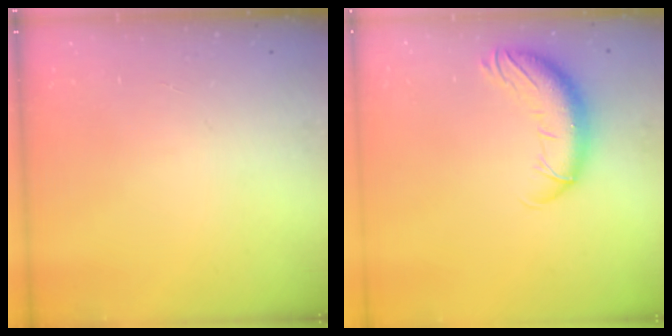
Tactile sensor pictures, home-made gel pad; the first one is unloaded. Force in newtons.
{"total": 11.8, "press": 11.6, "slide": 2.5}